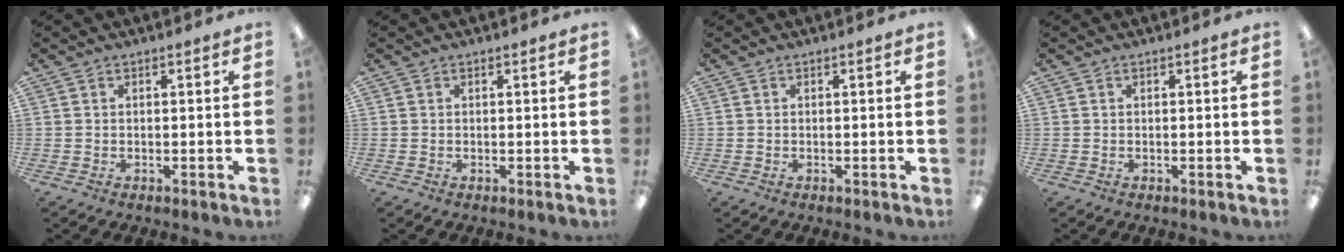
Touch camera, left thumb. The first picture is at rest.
{"total": 0.0}
{"total": 0.0}
{"total": 0.0}